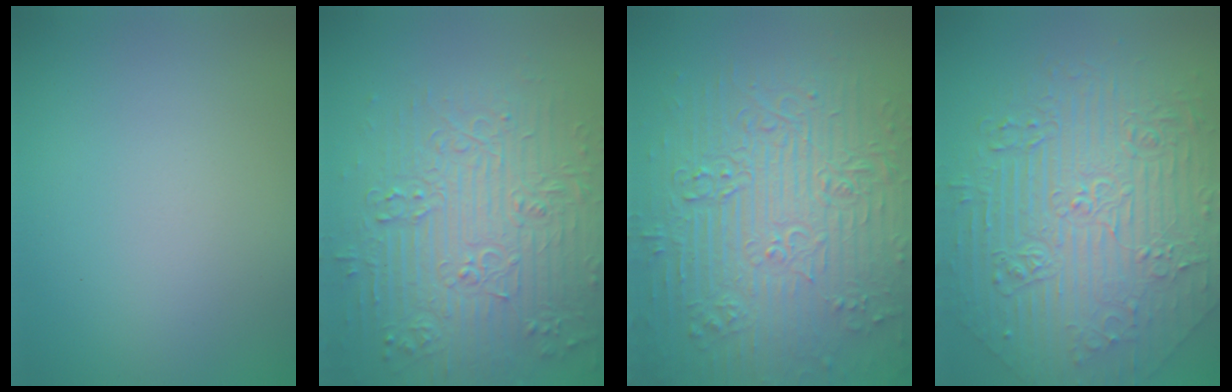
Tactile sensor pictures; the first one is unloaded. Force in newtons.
{"total": 8.6, "press": 6.5, "slide": 5.5}
{"total": 12.0, "press": 7.9, "slide": 9.0}
{"total": 10.5, "press": 7.7, "slide": 7.1}